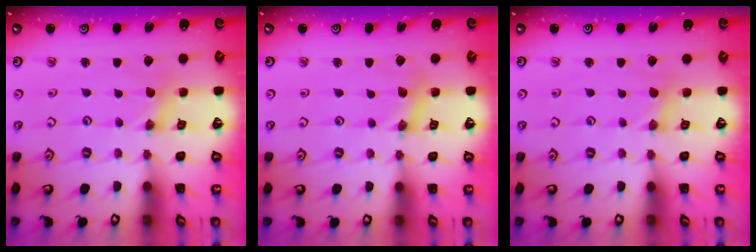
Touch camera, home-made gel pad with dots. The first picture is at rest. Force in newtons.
{"total": 2.5, "press": 2.4, "slide": 0.3}
{"total": 1.7, "press": 1.7, "slide": 0.3}